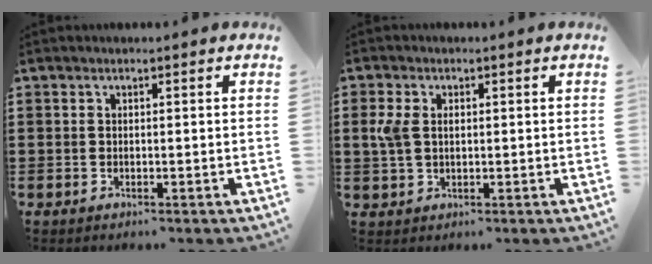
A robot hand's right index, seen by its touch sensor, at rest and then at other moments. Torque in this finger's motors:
{"motor_torque": [0.16, -0.05, 0.10, 0.08]}